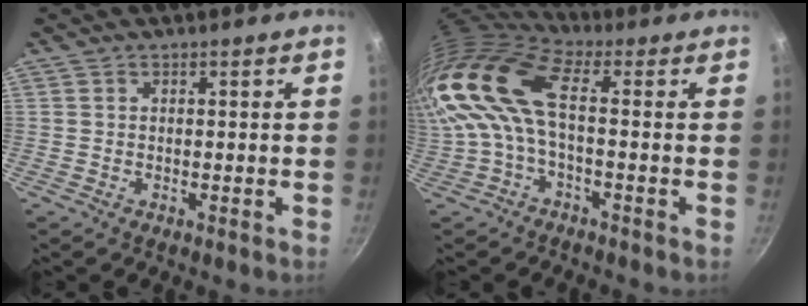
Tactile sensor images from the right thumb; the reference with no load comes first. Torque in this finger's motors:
{"motor_torque": [-0.82, 2.25, 2.77, 0.00, 0.84]}